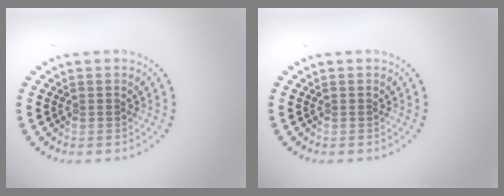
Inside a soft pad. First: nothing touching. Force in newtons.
{"total": 0.0}